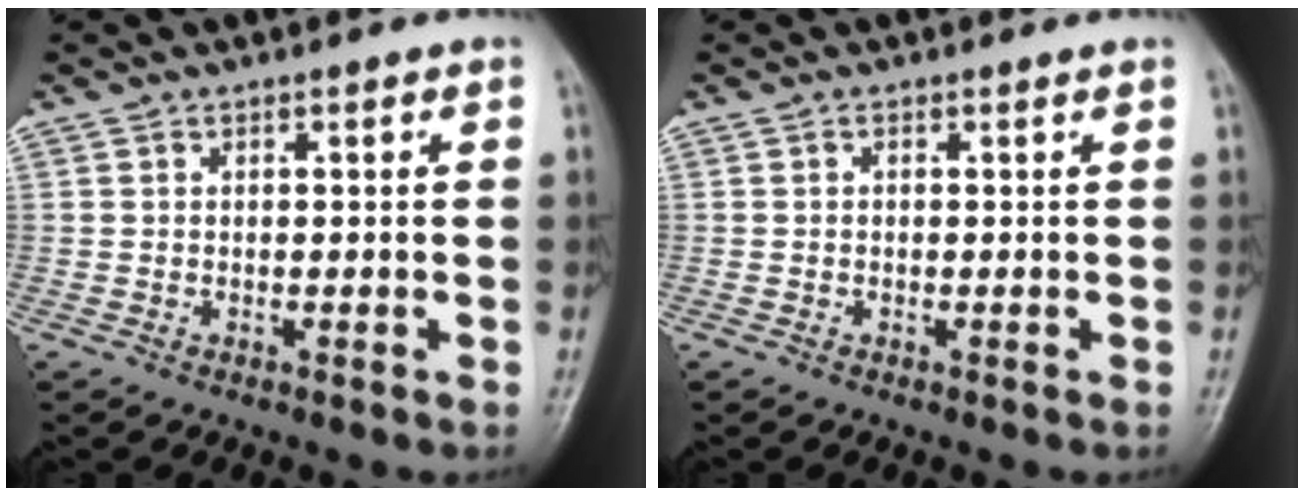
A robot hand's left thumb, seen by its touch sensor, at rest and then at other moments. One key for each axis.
{"total": 0.0}